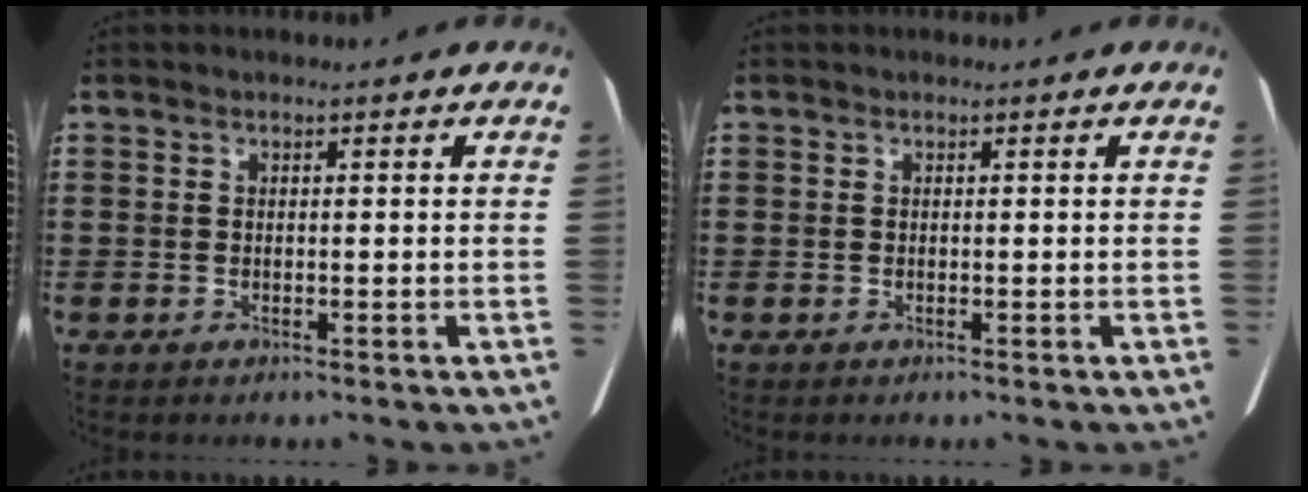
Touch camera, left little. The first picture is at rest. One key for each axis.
{"total": 0.0}